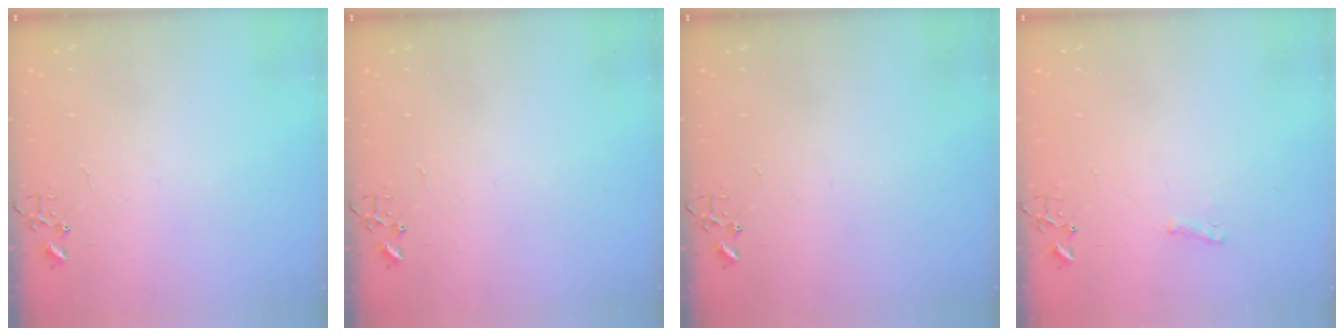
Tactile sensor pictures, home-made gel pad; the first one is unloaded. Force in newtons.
{"total": 0.0}
{"total": 0.0}
{"total": 5.5, "press": 5.5, "slide": 0.7}